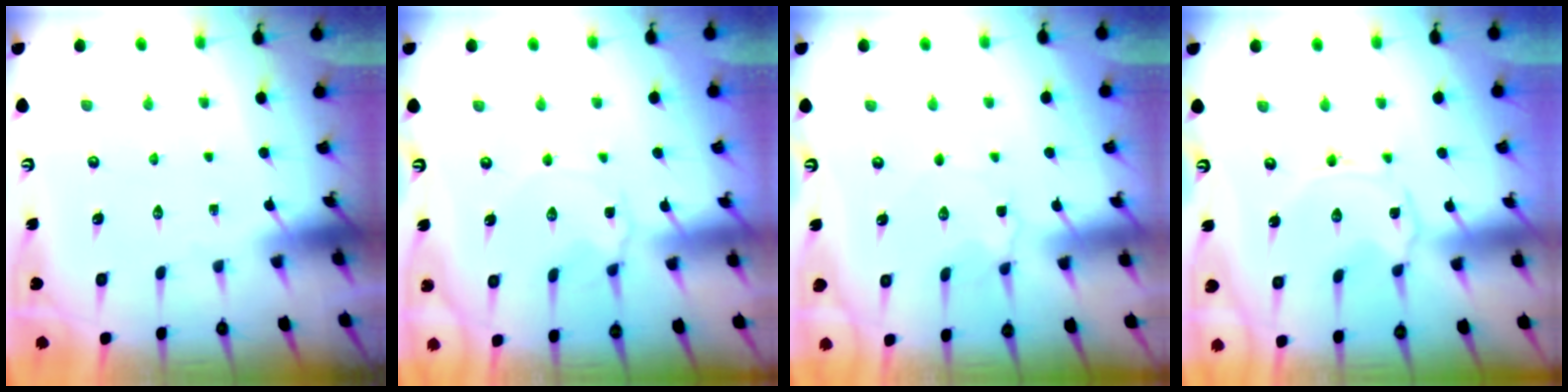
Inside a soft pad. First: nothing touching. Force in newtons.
{"total": 5.5, "press": 5.5, "slide": 0.5}
{"total": 3.8, "press": 3.8, "slide": 0.6}
{"total": 0.5, "press": 0.5, "slide": 0.1}